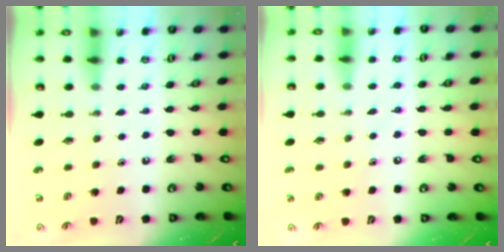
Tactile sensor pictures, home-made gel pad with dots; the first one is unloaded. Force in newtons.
{"total": 3.8, "press": 3.8, "slide": 0.5}